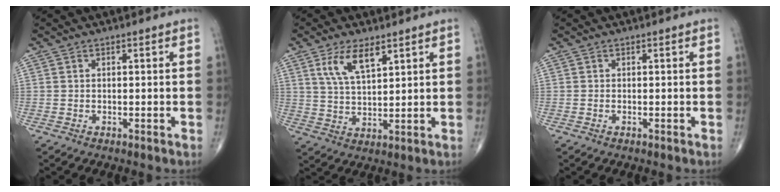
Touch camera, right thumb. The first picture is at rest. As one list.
[{"total": 7.5, "force": [4.1, 2.9, 5.5], "torque": [-0.097, -0.020, 0.084]}, {"total": 0.0}]